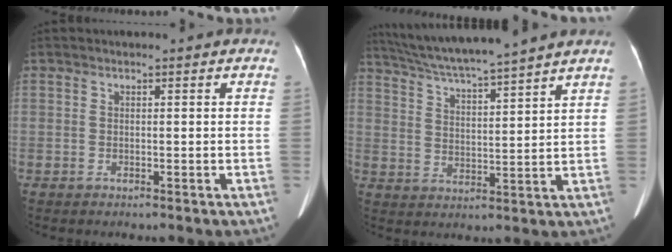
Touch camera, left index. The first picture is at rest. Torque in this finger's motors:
{"motor_torque": [0.29, -1.85, 0.53, 0.13]}